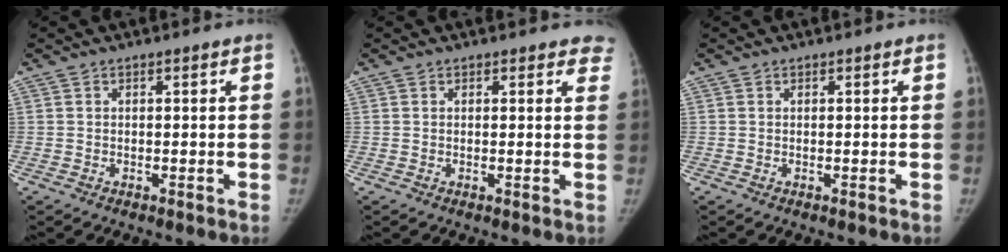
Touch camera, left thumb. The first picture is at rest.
{"total": 3.5, "force": [3.0, 1.6, 0.8], "torque": [0.026, -0.011, 0.012]}
{"total": 0.0}